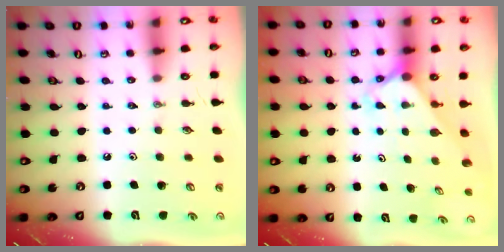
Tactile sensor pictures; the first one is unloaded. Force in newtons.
{"total": 2.0, "press": 2.0, "slide": 0.2}